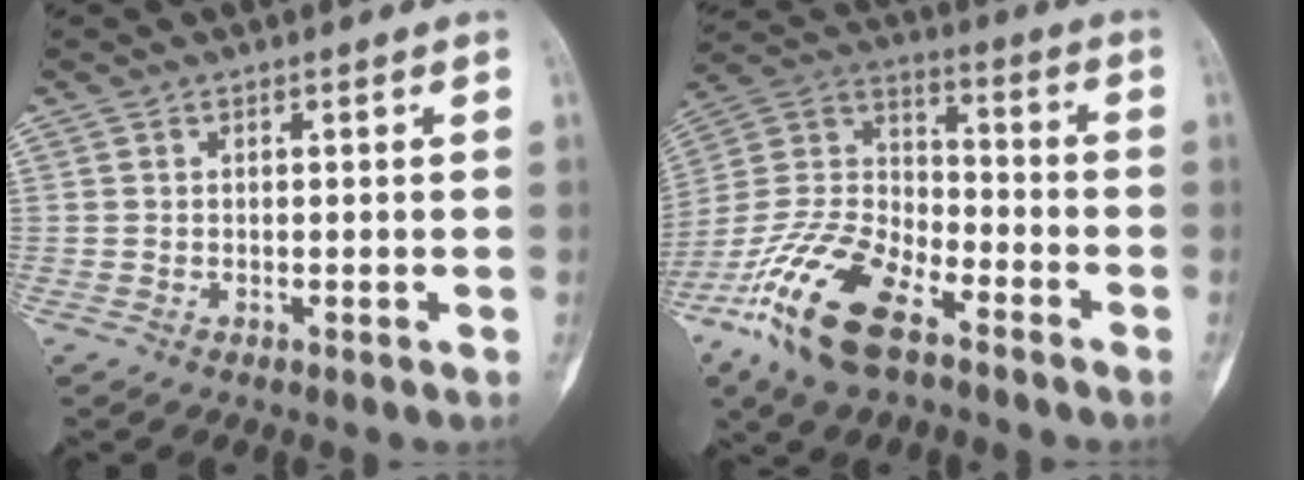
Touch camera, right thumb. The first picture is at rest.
{"total": 19.1, "force": [-11.5, 8.3, 12.8], "torque": [-0.255, 0.052, -0.222]}